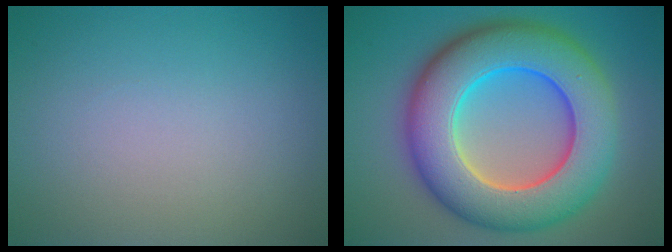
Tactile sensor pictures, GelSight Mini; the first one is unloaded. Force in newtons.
{"total": 12.7, "press": 12.7, "slide": 0.4}